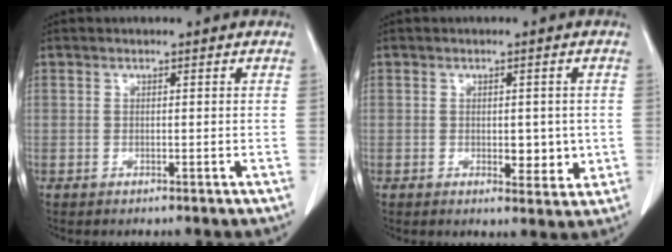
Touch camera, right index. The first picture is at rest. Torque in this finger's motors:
{"motor_torque": [0.12, 0.14, 0.10, 0.02]}